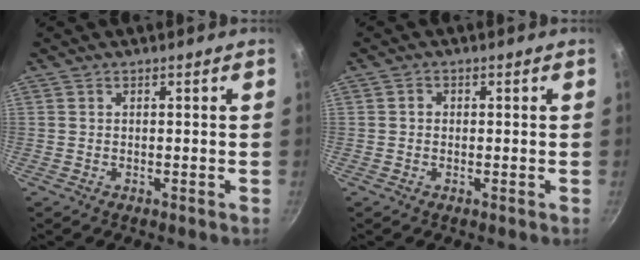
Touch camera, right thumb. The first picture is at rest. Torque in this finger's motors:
{"motor_torque": [-0.33, -0.15, -0.02, -0.07, 0.00]}